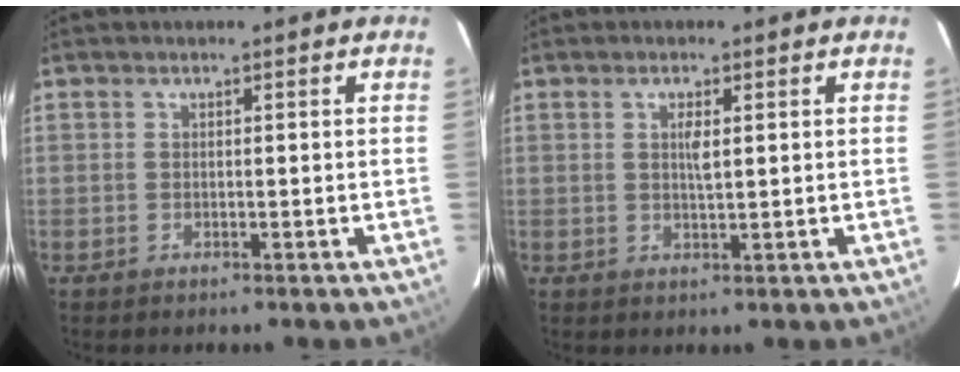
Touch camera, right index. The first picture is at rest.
{"total": 2.5, "force": [0.6, 0.7, 2.3], "torque": [-0.041, -0.002, 0.011]}